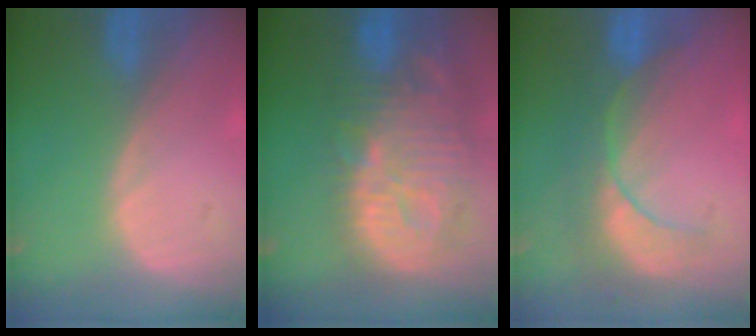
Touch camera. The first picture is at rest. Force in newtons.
{"total": 14.0, "press": 12.2, "slide": 6.8}
{"total": 8.4, "press": 7.6, "slide": 3.6}